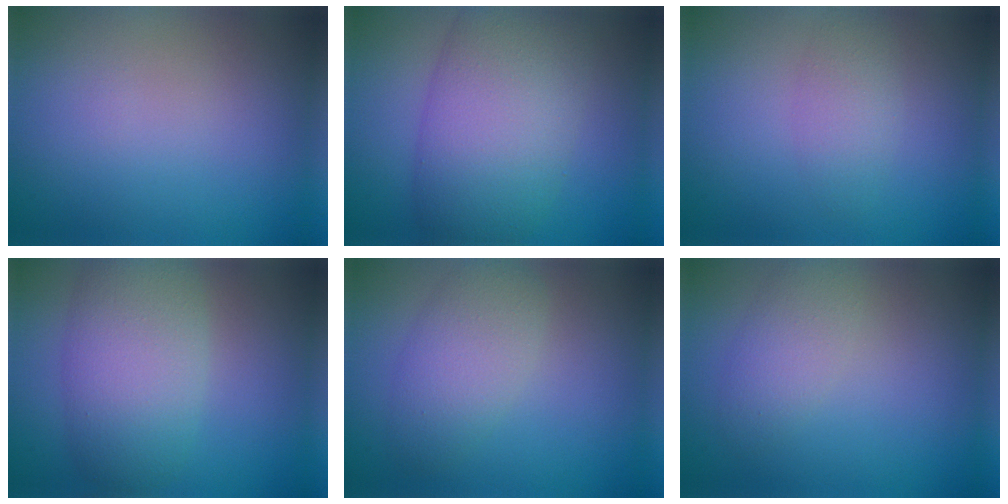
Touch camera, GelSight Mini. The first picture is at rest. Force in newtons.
{"total": 10.2, "press": 10.2, "slide": 0.4}
{"total": 2.3, "press": 2.3, "slide": 0.1}
{"total": 6.8, "press": 6.8, "slide": 0.5}
{"total": 3.7, "press": 3.7, "slide": 0.1}
{"total": 2.4, "press": 2.4, "slide": 0.1}